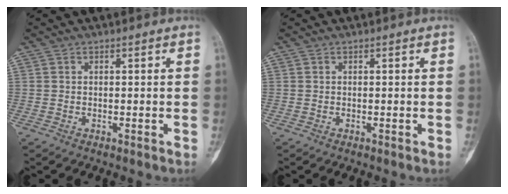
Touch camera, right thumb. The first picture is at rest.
{"total": 0.0}